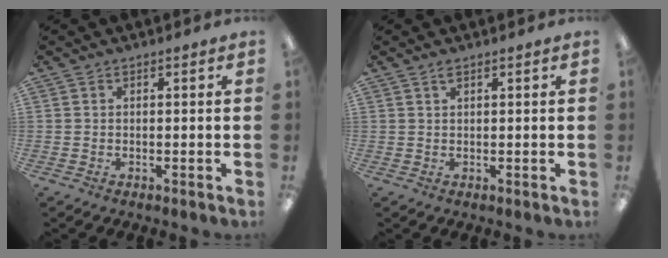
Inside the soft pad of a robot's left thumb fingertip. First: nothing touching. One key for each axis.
{"total": 1.3, "fx": 1.0, "fy": 0.3, "fz": 0.7, "tx": -0.017, "ty": 0.001, "tz": 0.019}